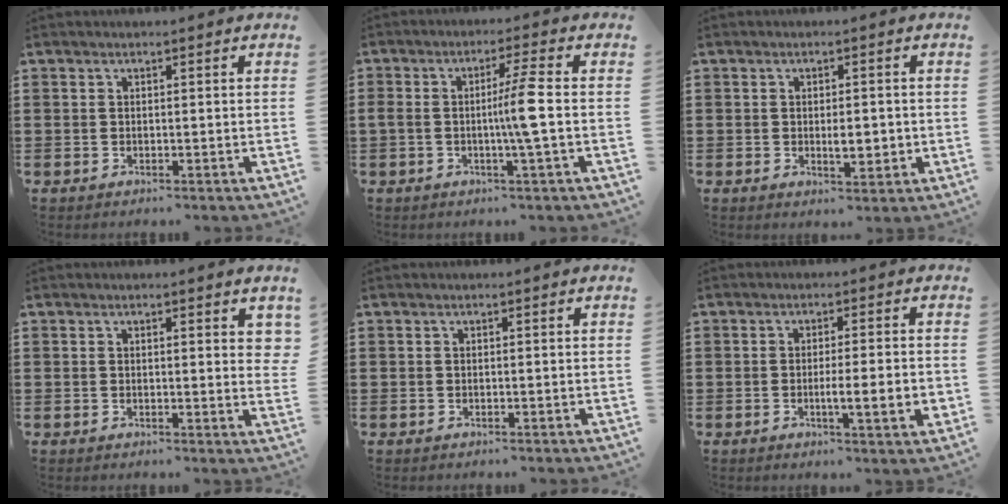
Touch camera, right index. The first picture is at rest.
{"total": 5.6, "force": [-0.7, -0.5, 5.5], "torque": [-0.101, -0.004, -0.020]}
{"total": 3.5, "force": [-0.3, 1.4, 3.2], "torque": [-0.050, 0.000, -0.007]}
{"total": 1.4, "force": [0.8, 0.2, 1.1], "torque": [-0.016, -0.002, 0.012]}
{"total": 0.0}
{"total": 5.1, "force": [-1.1, 0.4, 5.0], "torque": [-0.073, -0.011, -0.021]}